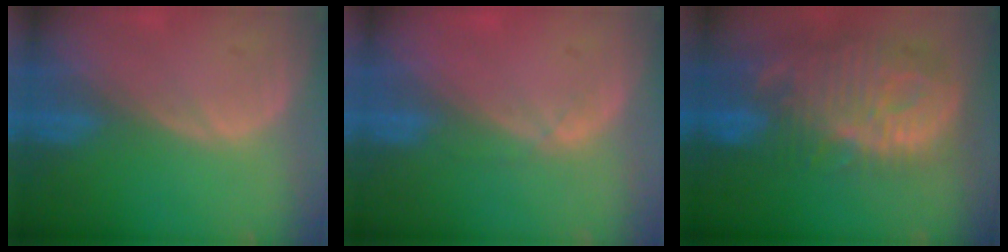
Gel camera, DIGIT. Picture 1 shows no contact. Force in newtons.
{"total": 1.4, "press": 1.3, "slide": 0.5}
{"total": 13.6, "press": 11.8, "slide": 6.6}